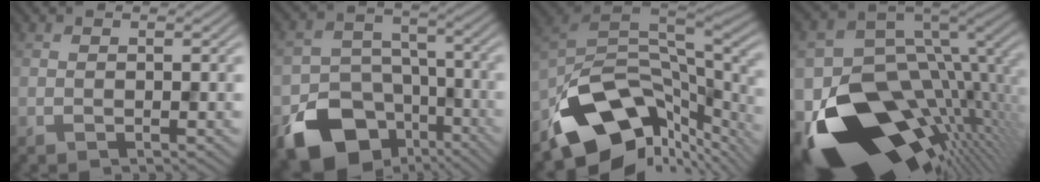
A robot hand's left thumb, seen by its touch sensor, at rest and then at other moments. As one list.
[{"total": 14.3, "force": [-8.2, 10.0, 6.1], "torque": [-0.133, -0.036, -0.130]}, {"total": 16.0, "force": [-8.5, 8.1, 10.9], "torque": [-0.226, -0.031, -0.138]}, {"total": 19.4, "force": [-6.3, 11.6, 14.3], "torque": [-0.289, -0.040, -0.084]}]